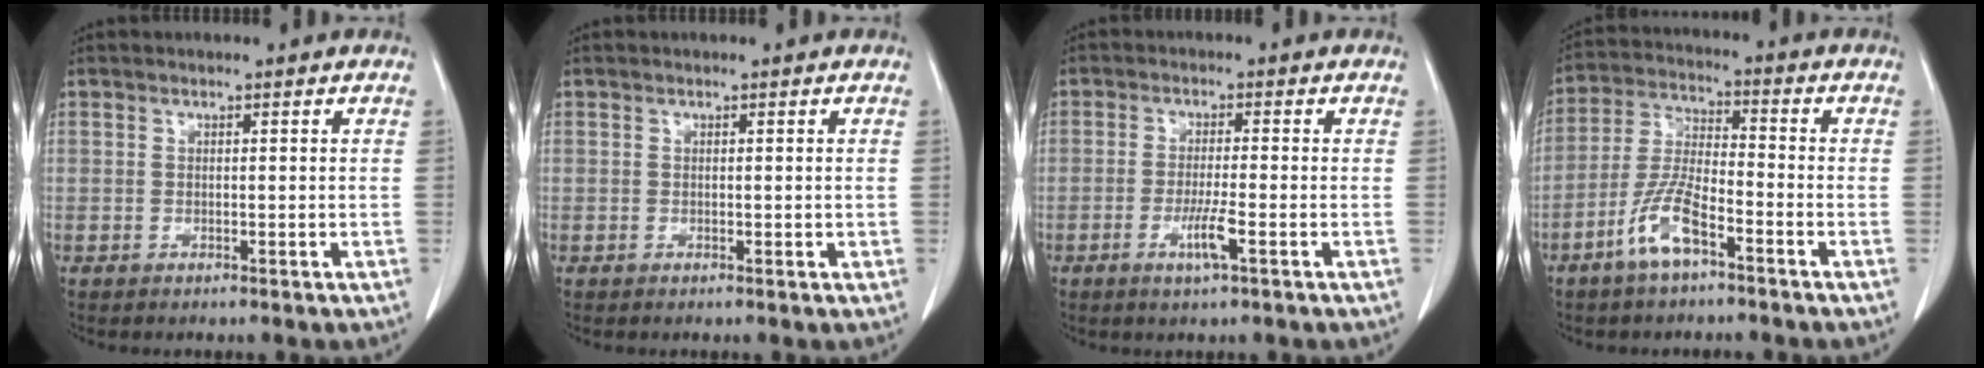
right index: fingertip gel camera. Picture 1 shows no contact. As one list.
[{"total": 0.6, "force": [0.1, 0.4, 0.3], "torque": [-0.001, 0.001, 0.001]}, {"total": 4.0, "force": [-1.7, -0.2, 3.6], "torque": [-0.071, -0.008, -0.032]}, {"total": 8.3, "force": [-4.8, 1.9, 6.6], "torque": [-0.145, -0.002, -0.095]}]